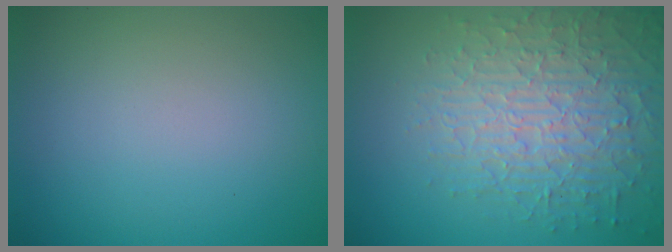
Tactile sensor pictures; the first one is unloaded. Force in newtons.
{"total": 6.5, "press": 5.1, "slide": 4.0}